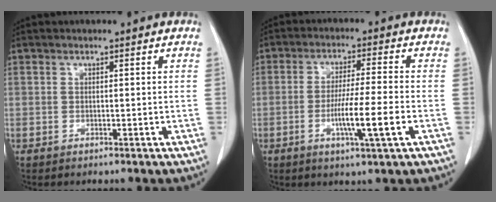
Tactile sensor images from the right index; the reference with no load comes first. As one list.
[{"total": 9.9, "force": [-3.0, -0.5, 9.5], "torque": [-0.170, -0.011, -0.055]}]